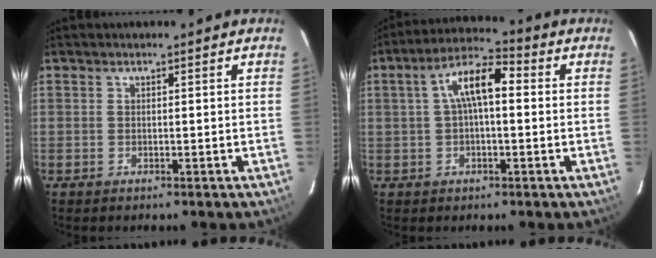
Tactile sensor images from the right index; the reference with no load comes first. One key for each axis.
{"total": 8.5, "fx": 1.0, "fy": 3.2, "fz": 7.8, "tx": -0.146, "ty": 0.028, "tz": 0.013}